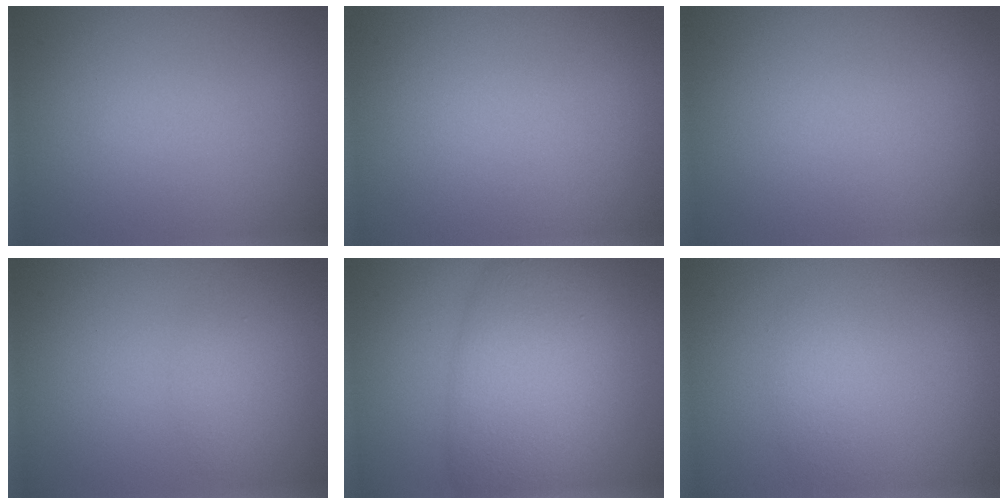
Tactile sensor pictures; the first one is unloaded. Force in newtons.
{"total": 0.0}
{"total": 0.0}
{"total": 1.3, "press": 1.3, "slide": 0.0}
{"total": 8.9, "press": 8.9, "slide": 0.4}
{"total": 1.4, "press": 1.4, "slide": 0.1}